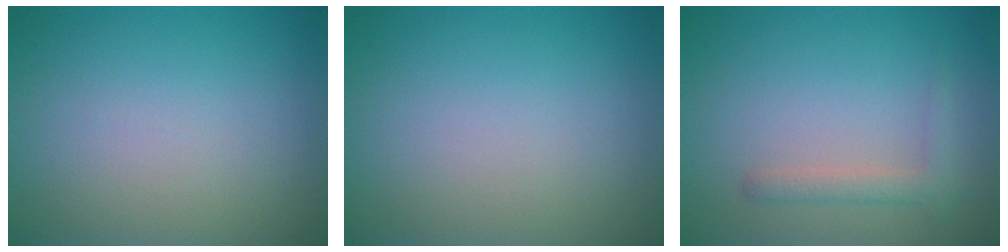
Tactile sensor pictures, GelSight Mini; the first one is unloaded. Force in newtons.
{"total": 0.0}
{"total": 1.8, "press": 1.8, "slide": 0.1}